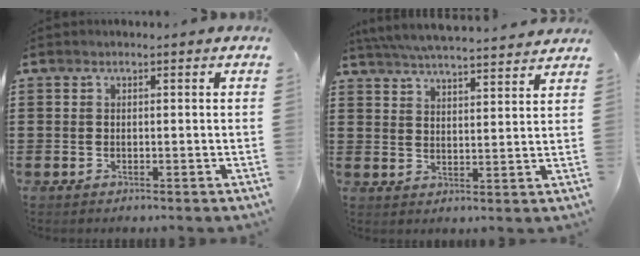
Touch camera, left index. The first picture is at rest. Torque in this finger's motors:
{"motor_torque": [0.34, -0.34, 0.17, 0.08]}